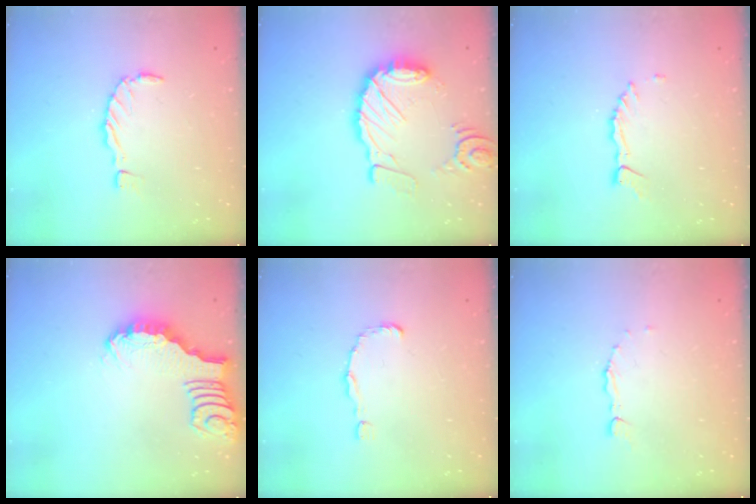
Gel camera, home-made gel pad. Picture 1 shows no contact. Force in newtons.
{"total": 15.8, "press": 15.6, "slide": 1.9}
{"total": 3.1, "press": 3.1, "slide": 0.1}
{"total": 2.7, "press": 2.7, "slide": 0.4}
{"total": 1.5, "press": 1.5, "slide": 0.2}
{"total": 1.0, "press": 1.0, "slide": 0.2}